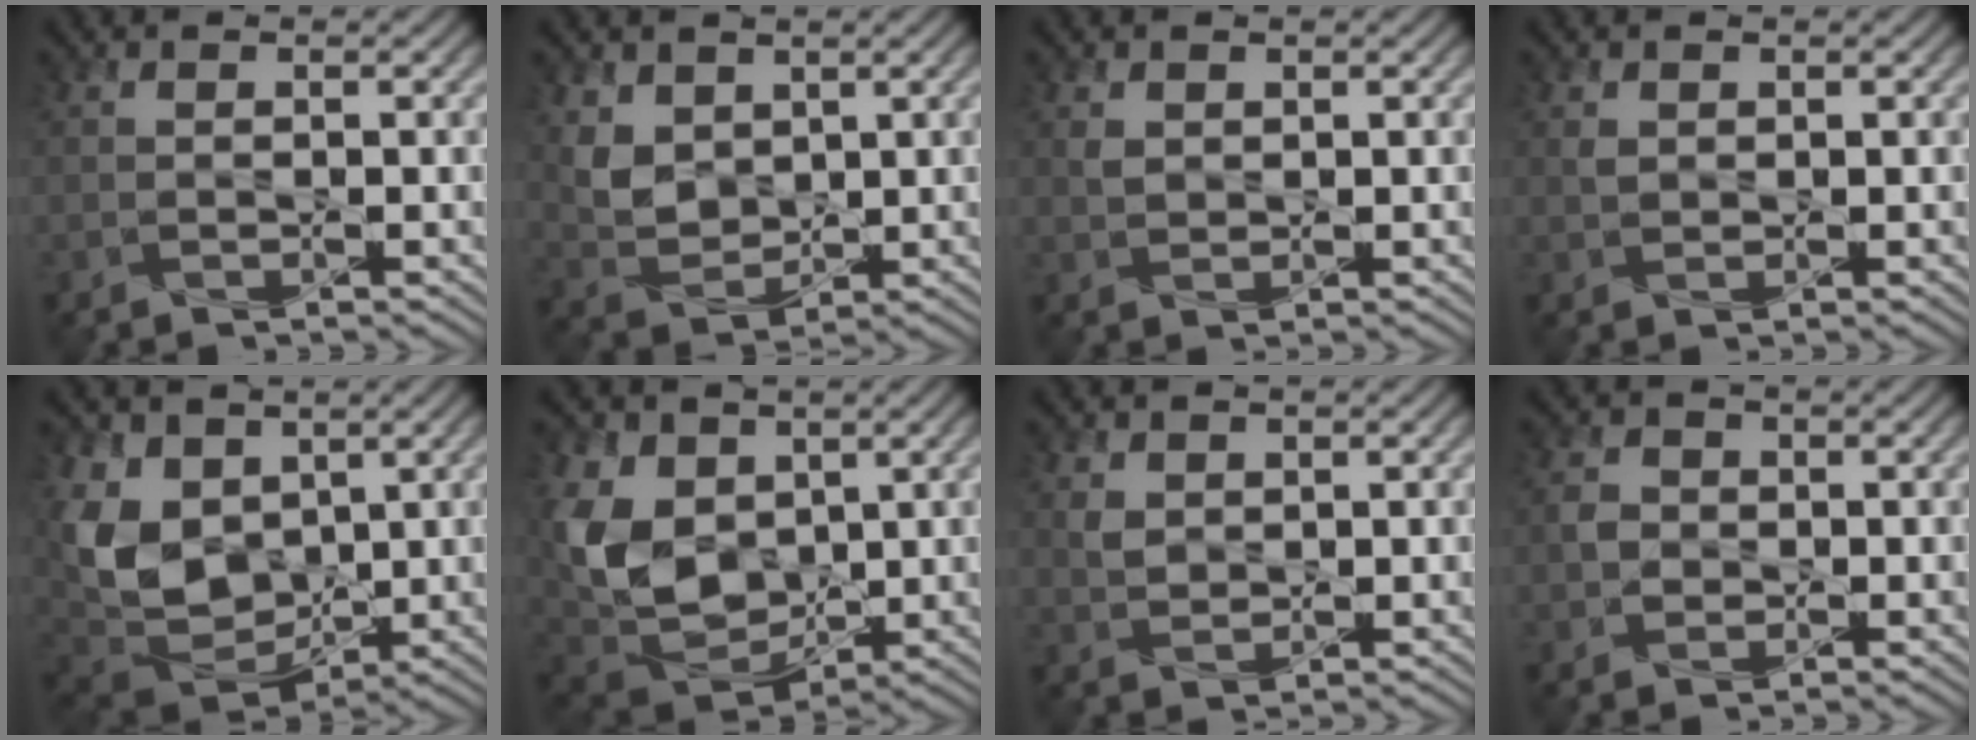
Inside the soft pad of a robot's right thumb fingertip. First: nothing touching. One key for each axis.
{"total": 4.8, "fx": 2.1, "fy": 3.6, "fz": 2.4, "tx": -0.069, "ty": -0.011, "tz": 0.043}
{"total": 1.3, "fx": 0.7, "fy": 1.0, "fz": 0.6, "tx": -0.017, "ty": -0.001, "tz": 0.016}
{"total": 1.0, "fx": 0.5, "fy": 0.7, "fz": 0.5, "tx": -0.015, "ty": -0.001, "tz": 0.012}
{"total": 11.4, "fx": 2.8, "fy": 8.2, "fz": 7.4, "tx": -0.214, "ty": 0.000, "tz": 0.054}
{"total": 12.2, "fx": 2.4, "fy": 8.8, "fz": 8.0, "tx": -0.223, "ty": 0.006, "tz": 0.042}
{"total": 2.1, "fx": 1.0, "fy": 1.5, "fz": 1.0, "tx": -0.028, "ty": -0.002, "tz": 0.024}
{"total": 2.1, "fx": -0.1, "fy": 1.9, "fz": 0.8, "tx": -0.019, "ty": -0.001, "tz": -0.007}